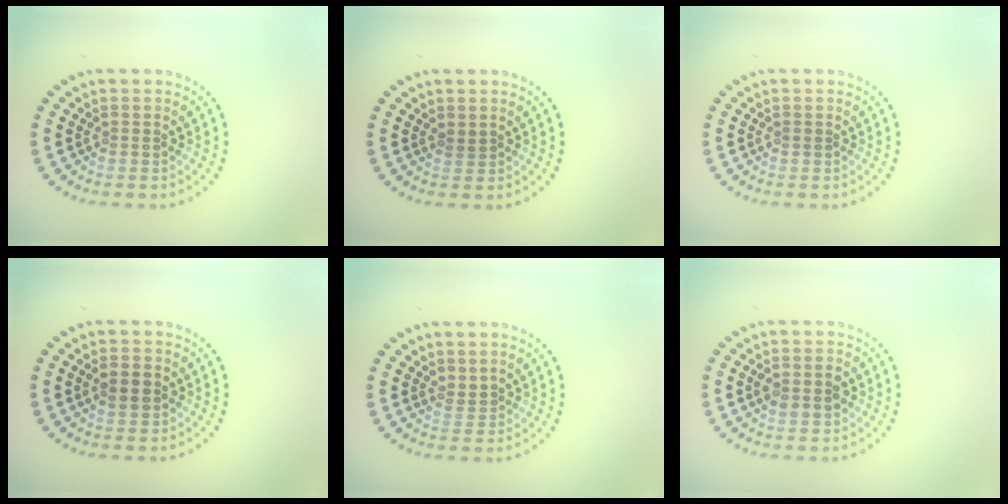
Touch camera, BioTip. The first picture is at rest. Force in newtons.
{"total": 0.7, "press": 0.6, "slide": 0.4}
{"total": 0.5, "press": 0.4, "slide": 0.3}
{"total": 2.4, "press": 2.4, "slide": 0.2}
{"total": 1.1, "press": 0.8, "slide": 0.7}
{"total": 2.1, "press": 2.1, "slide": 0.1}